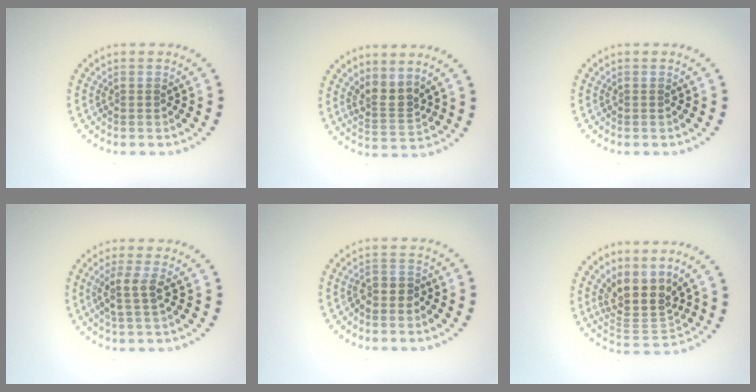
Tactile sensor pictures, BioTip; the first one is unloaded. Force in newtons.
{"total": 2.6, "press": 1.9, "slide": 1.8}
{"total": 0.0}
{"total": 2.4, "press": 1.9, "slide": 1.5}
{"total": 1.8, "press": 1.6, "slide": 0.9}
{"total": 4.3, "press": 3.4, "slide": 2.5}